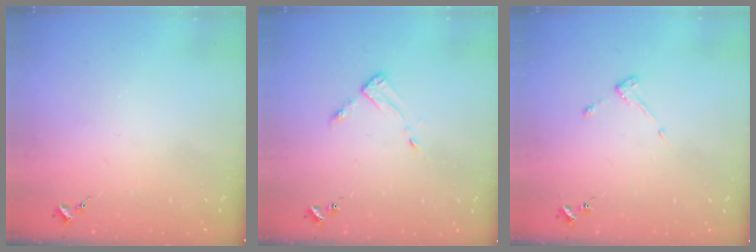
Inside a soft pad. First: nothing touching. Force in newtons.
{"total": 4.6, "press": 4.6, "slide": 0.4}
{"total": 2.9, "press": 2.9, "slide": 0.5}